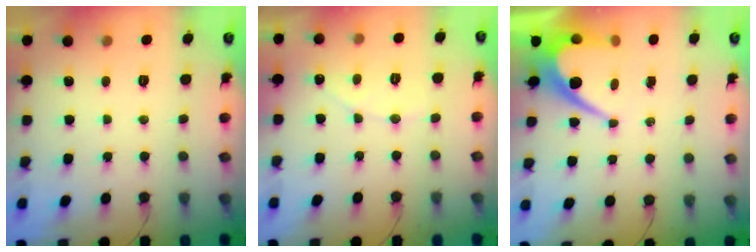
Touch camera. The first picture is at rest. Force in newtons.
{"total": 4.9, "press": 4.8, "slide": 0.4}
{"total": 10.3, "press": 10.2, "slide": 0.6}